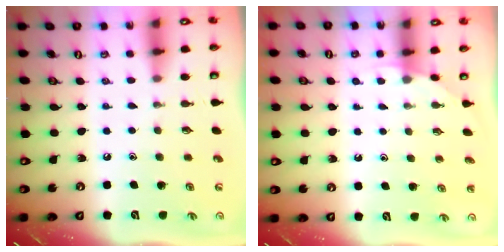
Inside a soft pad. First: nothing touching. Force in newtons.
{"total": 2.7, "press": 2.7, "slide": 0.1}